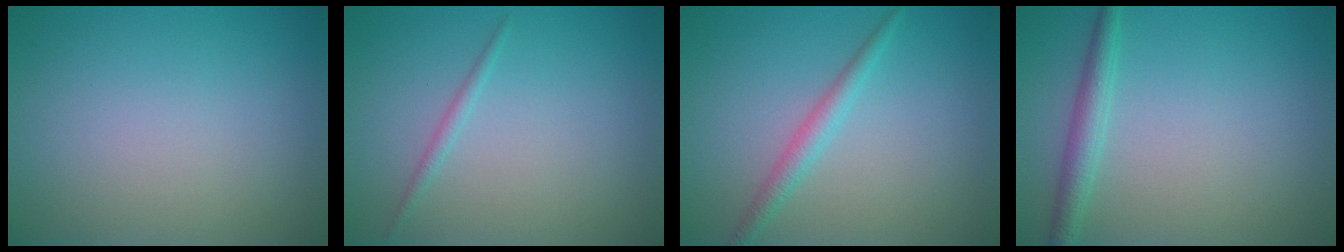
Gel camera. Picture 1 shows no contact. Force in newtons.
{"total": 0.9, "press": 0.9, "slide": 0.0}
{"total": 1.9, "press": 1.9, "slide": 0.1}
{"total": 2.3, "press": 2.2, "slide": 0.1}